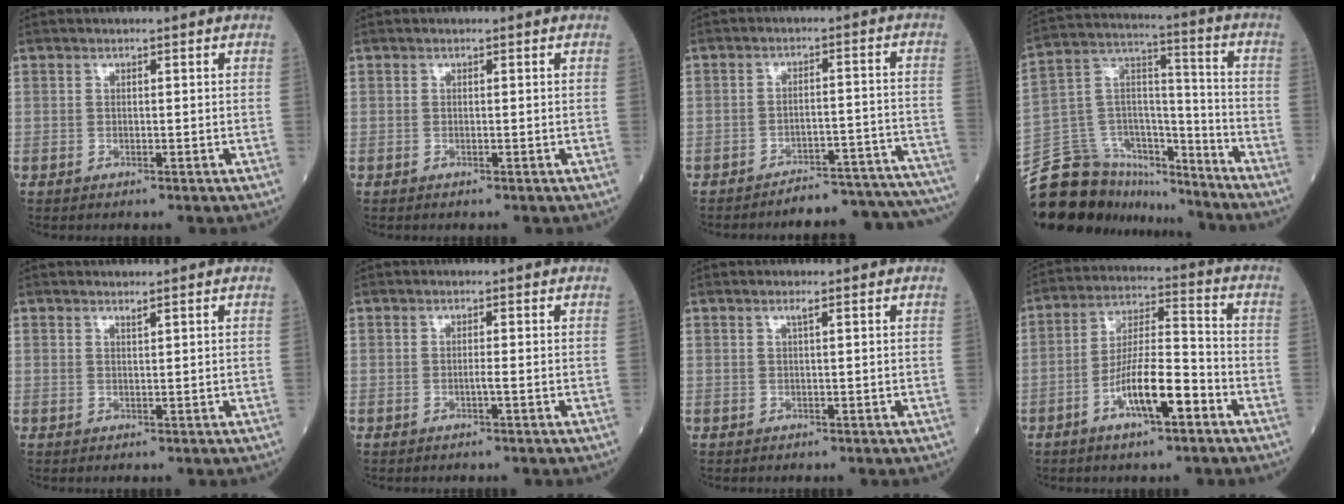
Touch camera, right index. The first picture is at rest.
{"total": 0.0}
{"total": 15.8, "force": [-15.5, 1.3, 2.8], "torque": [0.016, 0.036, -0.188]}
{"total": 20.2, "force": [-18.0, 7.5, 5.3], "torque": [-0.113, 0.056, -0.299]}
{"total": 0.7, "force": [0.6, -0.1, 0.2], "torque": [-0.007, -0.008, 0.012]}
{"total": 0.7, "force": [-0.3, -0.2, 0.6], "torque": [-0.007, 0.002, -0.008]}
{"total": 0.9, "force": [0.5, -0.1, 0.7], "torque": [-0.016, 0.000, 0.010]}
{"total": 10.4, "force": [-4.8, 2.2, 8.9], "torque": [-0.169, 0.005, -0.087]}